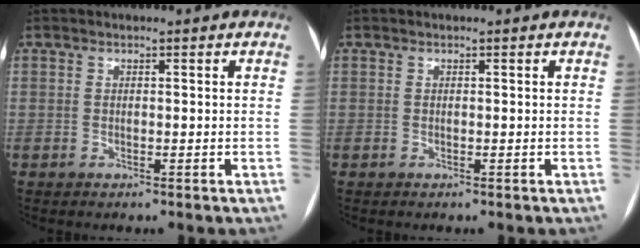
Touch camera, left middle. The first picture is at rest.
{"total": 0.0}